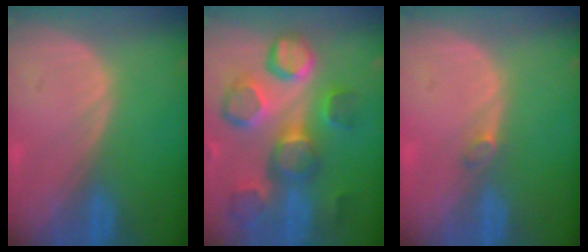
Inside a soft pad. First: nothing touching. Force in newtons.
{"total": 11.9, "press": 10.8, "slide": 5.0}
{"total": 1.2, "press": 1.2, "slide": 0.2}